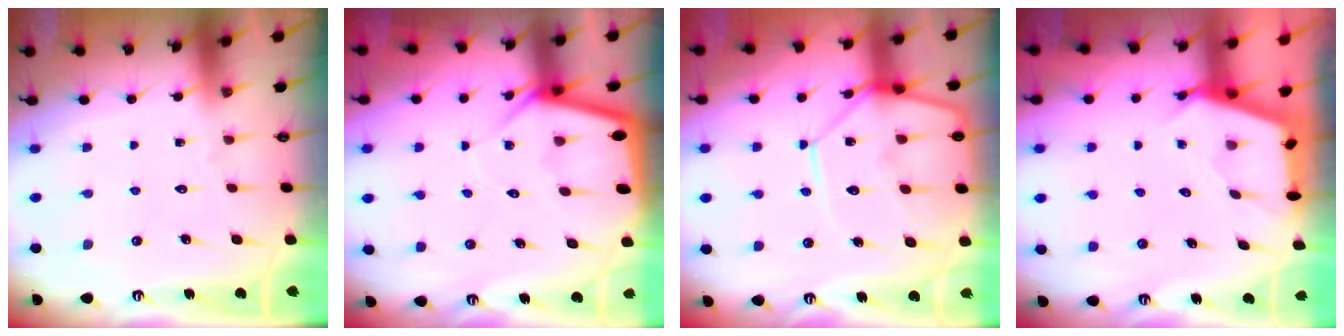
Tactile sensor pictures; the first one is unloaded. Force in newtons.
{"total": 6.0, "press": 5.9, "slide": 0.5}
{"total": 14.0, "press": 13.9, "slide": 1.3}
{"total": 2.7, "press": 2.6, "slide": 0.3}